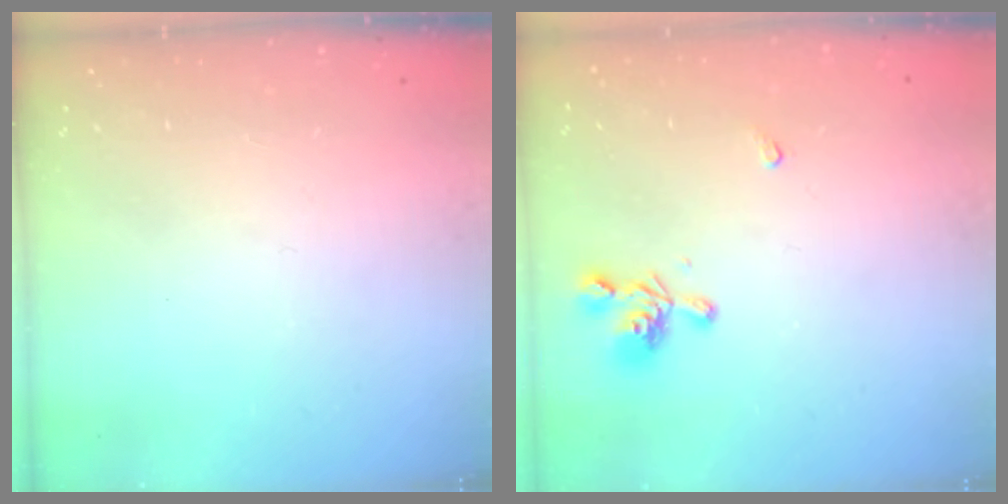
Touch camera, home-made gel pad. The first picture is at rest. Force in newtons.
{"total": 2.6, "press": 2.5, "slide": 0.4}